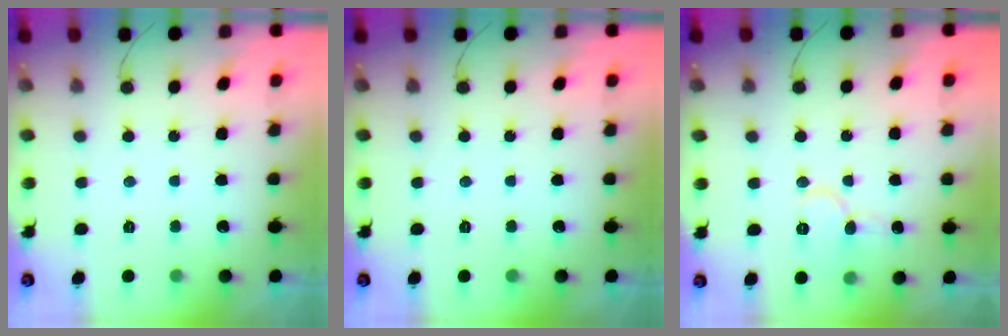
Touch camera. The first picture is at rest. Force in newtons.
{"total": 0.0}
{"total": 7.3, "press": 7.2, "slide": 0.7}